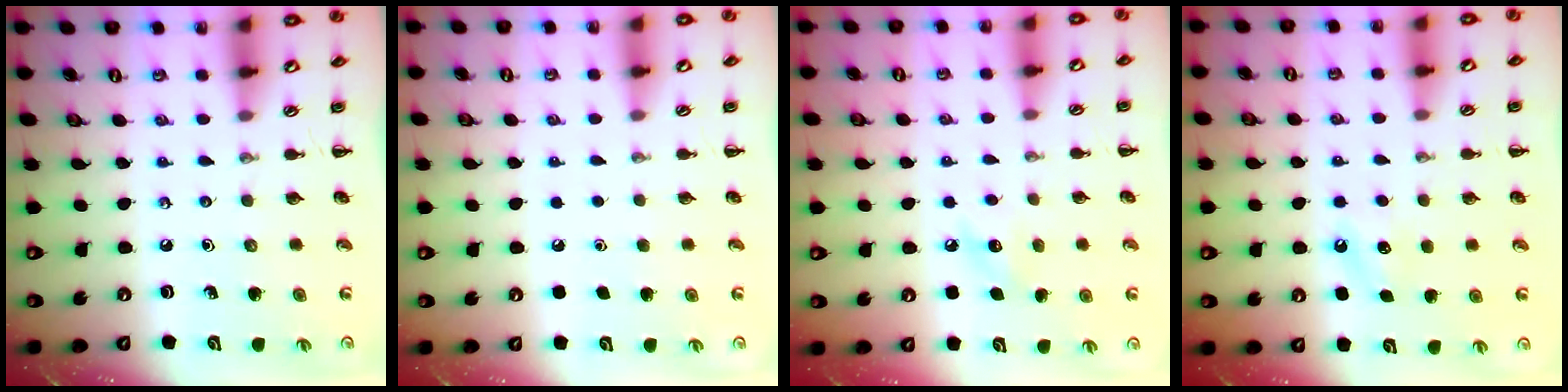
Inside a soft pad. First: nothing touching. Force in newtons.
{"total": 1.6, "press": 1.6, "slide": 0.1}
{"total": 7.5, "press": 7.3, "slide": 1.8}
{"total": 4.5, "press": 4.4, "slide": 1.3}